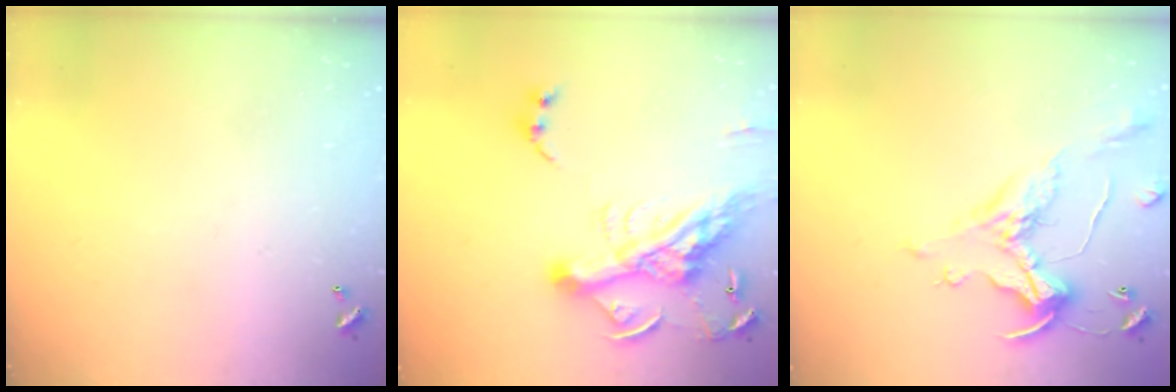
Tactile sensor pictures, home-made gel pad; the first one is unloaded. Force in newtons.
{"total": 18.2, "press": 18.0, "slide": 2.7}
{"total": 1.8, "press": 1.5, "slide": 1.1}